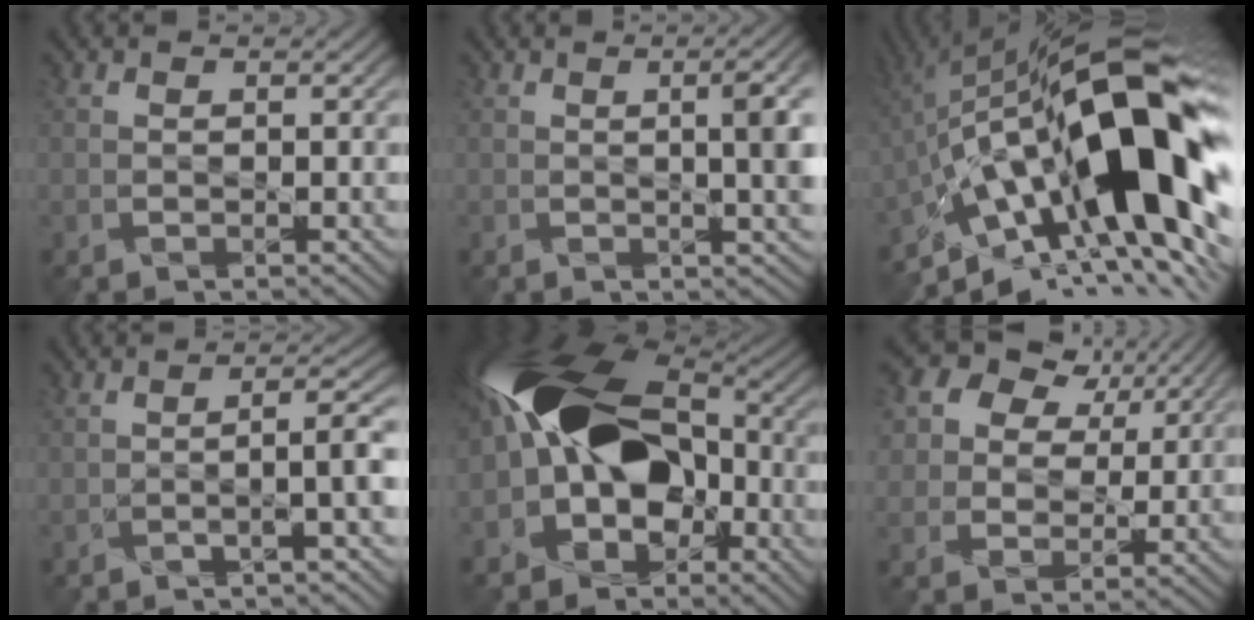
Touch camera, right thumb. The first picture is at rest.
{"total": 6.2, "force": [0.3, 1.9, 5.9], "torque": [-0.060, 0.009, 0.007]}
{"total": 19.2, "force": [-3.0, 8.1, 17.2], "torque": [-0.277, 0.021, -0.071]}
{"total": 3.6, "force": [-1.4, 0.5, 3.3], "torque": [-0.039, 0.010, -0.042]}
{"total": 14.6, "force": [-2.0, 10.0, 10.5], "torque": [-0.197, 0.014, -0.053]}
{"total": 9.7, "force": [5.7, 7.0, 3.5], "torque": [-0.105, 0.032, 0.092]}